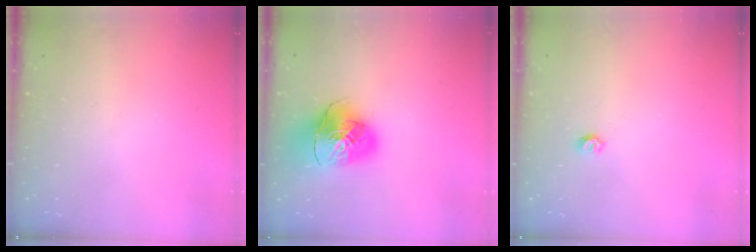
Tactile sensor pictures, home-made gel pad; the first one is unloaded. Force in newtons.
{"total": 14.9, "press": 14.7, "slide": 2.0}
{"total": 3.5, "press": 3.5, "slide": 0.3}